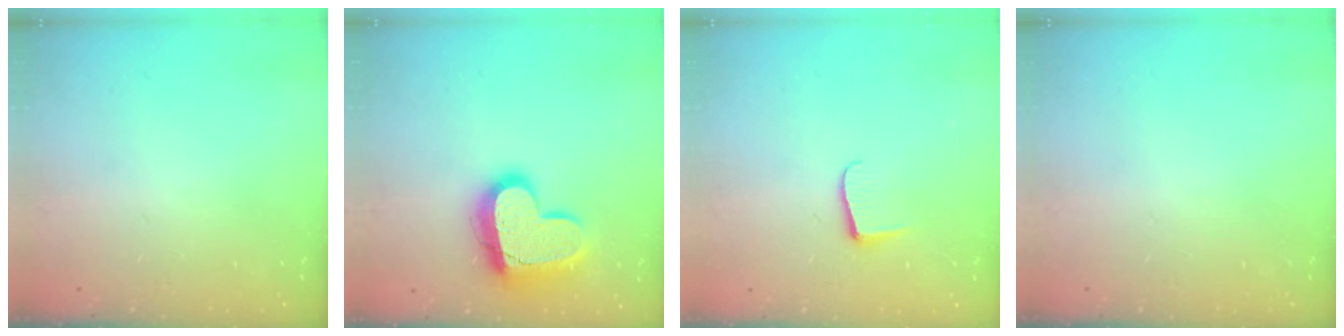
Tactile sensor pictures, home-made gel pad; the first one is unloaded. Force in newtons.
{"total": 18.2, "press": 18.2, "slide": 1.4}
{"total": 6.0, "press": 5.9, "slide": 0.6}
{"total": 0.0}